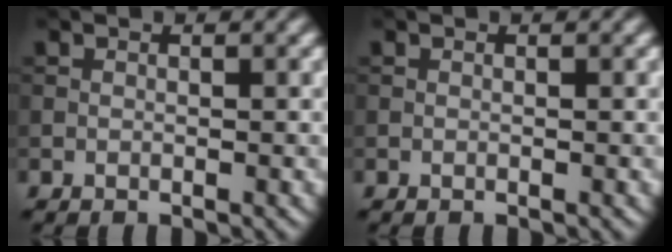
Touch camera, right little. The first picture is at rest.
{"total": 0.0}